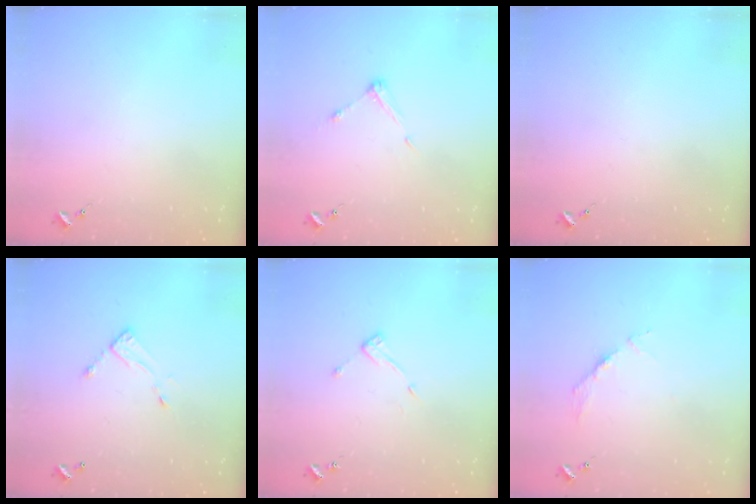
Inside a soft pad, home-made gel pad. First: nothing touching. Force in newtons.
{"total": 5.3, "press": 5.2, "slide": 0.2}
{"total": 0.0}
{"total": 5.5, "press": 5.5, "slide": 0.3}
{"total": 7.1, "press": 7.1, "slide": 0.5}
{"total": 3.8, "press": 3.8, "slide": 0.4}